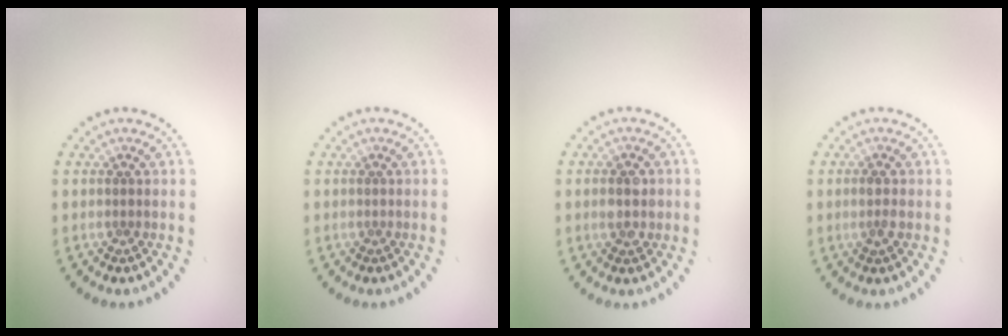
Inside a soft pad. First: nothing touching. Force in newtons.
{"total": 0.0}
{"total": 2.7, "press": 2.7, "slide": 0.1}
{"total": 1.3, "press": 1.3, "slide": 0.3}